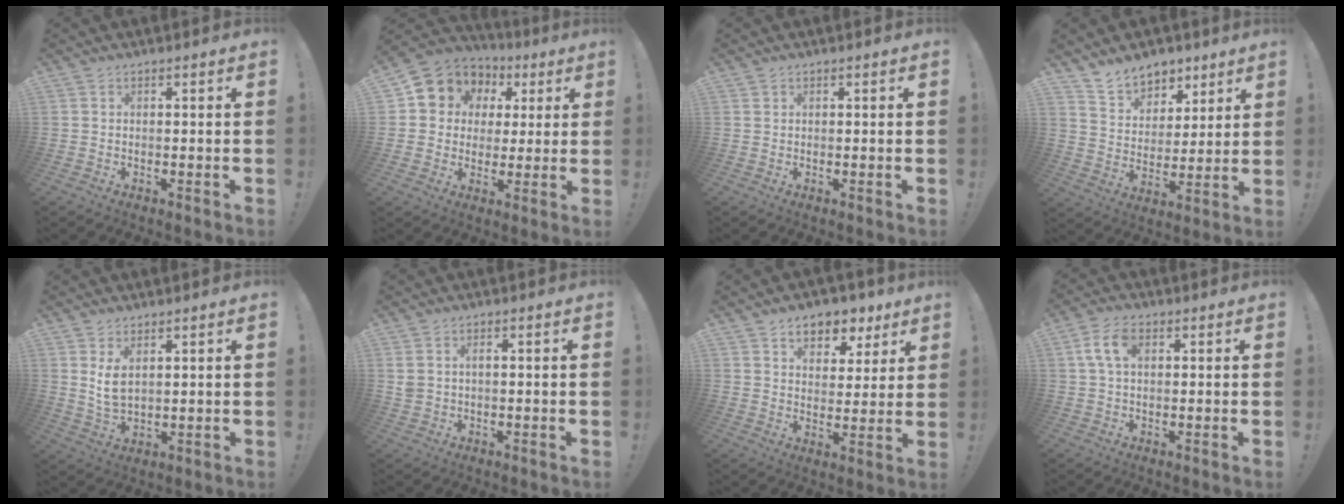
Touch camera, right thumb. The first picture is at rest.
{"total": 8.8, "force": [3.2, 7.9, 2.4], "torque": [-0.033, -0.025, 0.064]}
{"total": 0.8, "force": [0.5, 0.6, 0.0], "torque": [0.005, -0.002, 0.009]}
{"total": 11.3, "force": [9.0, 6.4, 2.3], "torque": [-0.042, -0.069, 0.176]}
{"total": 5.8, "force": [2.2, 3.0, 4.4], "torque": [-0.076, -0.013, 0.039]}
{"total": 2.1, "force": [0.5, 1.3, 1.6], "torque": [-0.027, 0.003, 0.008]}
{"total": 8.2, "force": [5.4, 5.4, 2.9], "torque": [-0.030, -0.039, 0.099]}
{"total": 7.0, "force": [1.9, 4.0, 5.4], "torque": [-0.105, 0.007, 0.036]}